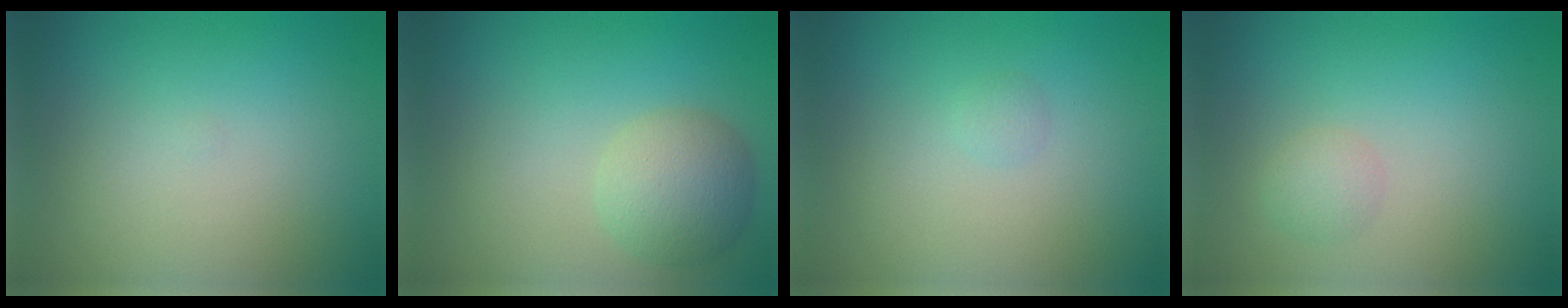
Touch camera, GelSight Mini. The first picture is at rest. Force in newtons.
{"total": 4.2, "press": 4.2, "slide": 0.2}
{"total": 0.7, "press": 0.7, "slide": 0.0}
{"total": 1.4, "press": 1.4, "slide": 0.1}